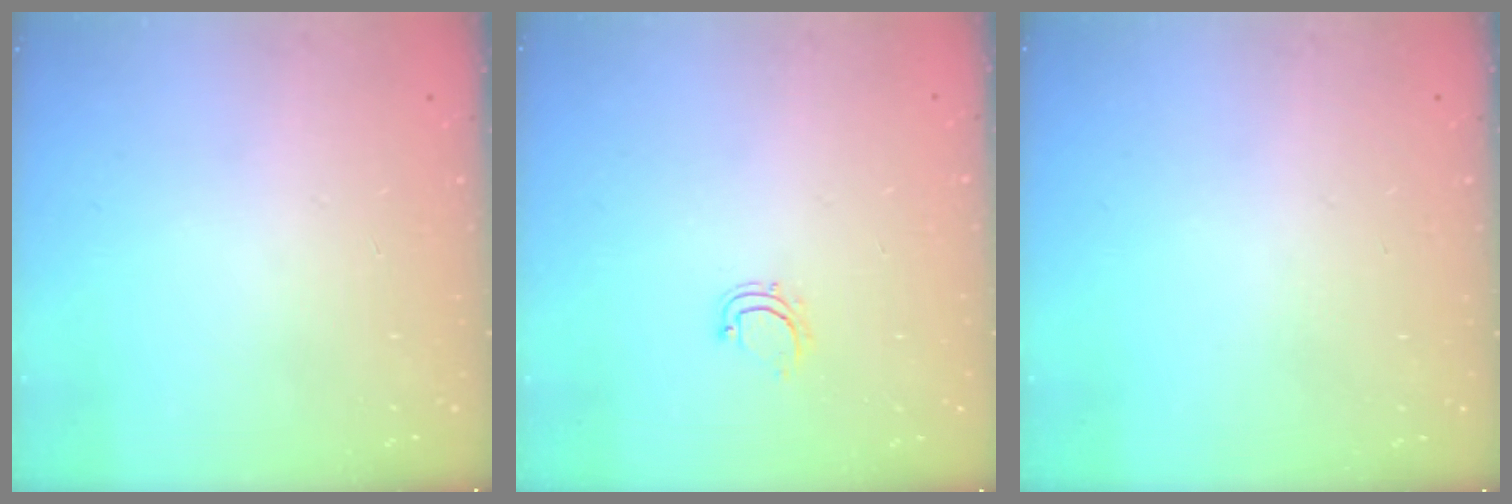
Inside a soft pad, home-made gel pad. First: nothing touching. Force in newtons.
{"total": 4.3, "press": 4.2, "slide": 0.6}
{"total": 0.0}